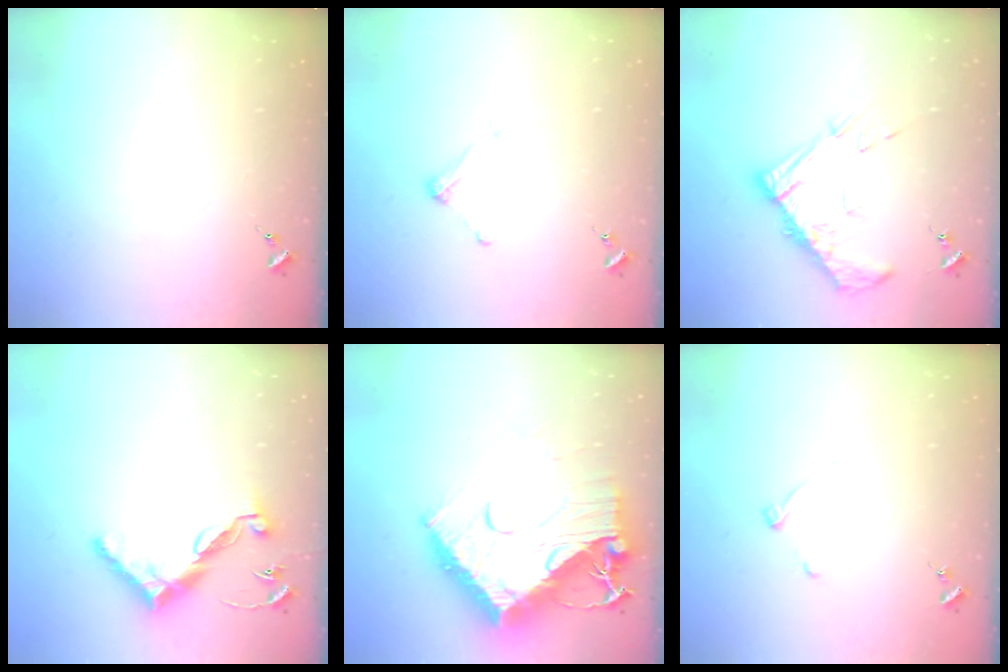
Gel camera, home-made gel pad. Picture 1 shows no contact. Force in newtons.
{"total": 5.7, "press": 5.7, "slide": 0.4}
{"total": 13.3, "press": 13.2, "slide": 1.2}
{"total": 11.6, "press": 11.6, "slide": 0.4}
{"total": 21.2, "press": 21.1, "slide": 2.0}
{"total": 3.3, "press": 3.2, "slide": 0.6}